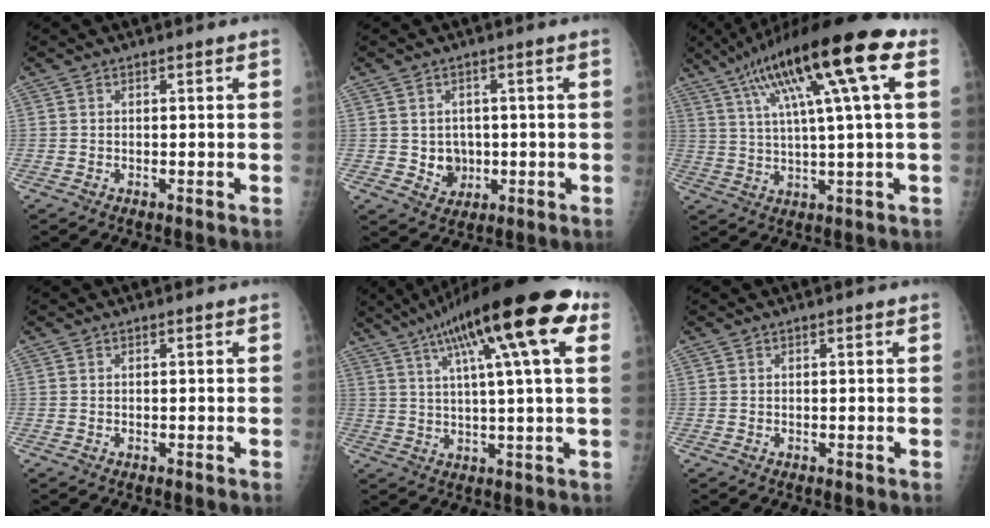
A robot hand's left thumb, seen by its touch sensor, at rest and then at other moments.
{"total": 4.9, "force": [-0.3, 4.3, 2.2], "torque": [-0.005, 0.003, 0.003]}
{"total": 19.7, "force": [8.2, 2.7, 17.7], "torque": [-0.300, 0.013, 0.130]}
{"total": 0.0}
{"total": 21.2, "force": [9.6, 4.0, 18.5], "torque": [-0.291, 0.013, 0.143]}
{"total": 0.6, "force": [0.2, 0.1, 0.5], "torque": [-0.009, 0.001, 0.002]}